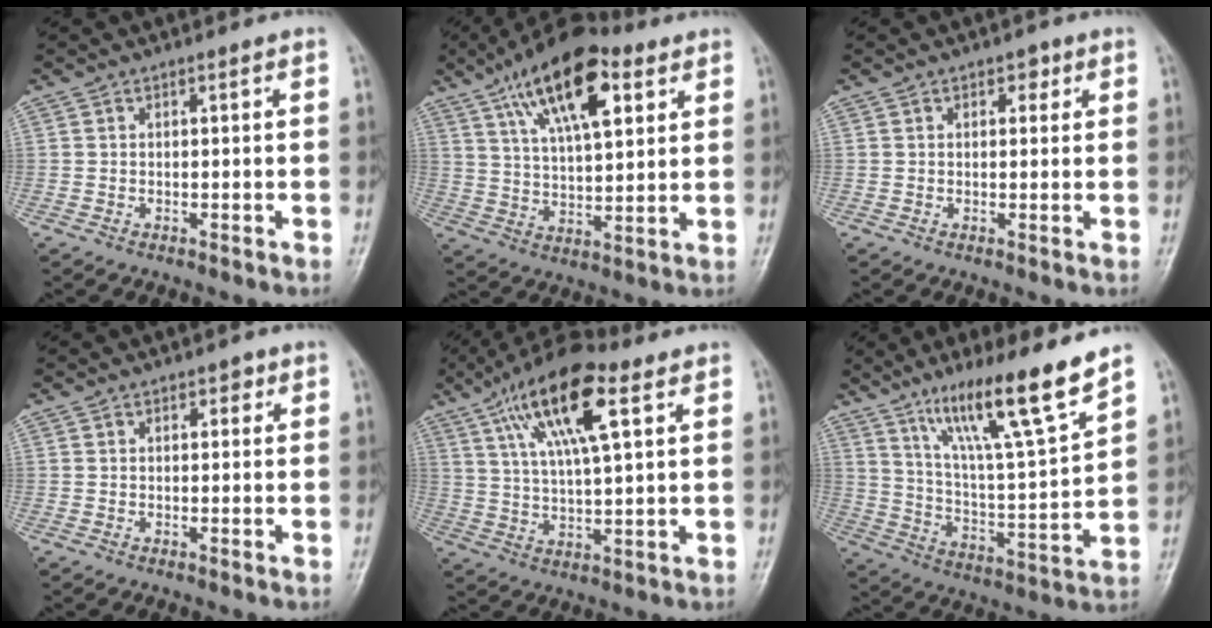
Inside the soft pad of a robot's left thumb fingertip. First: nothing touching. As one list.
[{"total": 17.4, "force": [8.4, 7.2, 13.4], "torque": [-0.196, -0.016, 0.141]}, {"total": 2.1, "force": [1.0, 1.4, 1.3], "torque": [0.001, 0.000, 0.008]}, {"total": 1.8, "force": [0.8, 1.2, 1.1], "torque": [-0.001, 0.001, 0.007]}, {"total": 15.9, "force": [7.4, 4.9, 13.2], "torque": [-0.227, -0.002, 0.128]}, {"total": 17.0, "force": [11.8, 1.2, 12.2], "torque": [-0.191, -0.065, 0.206]}]